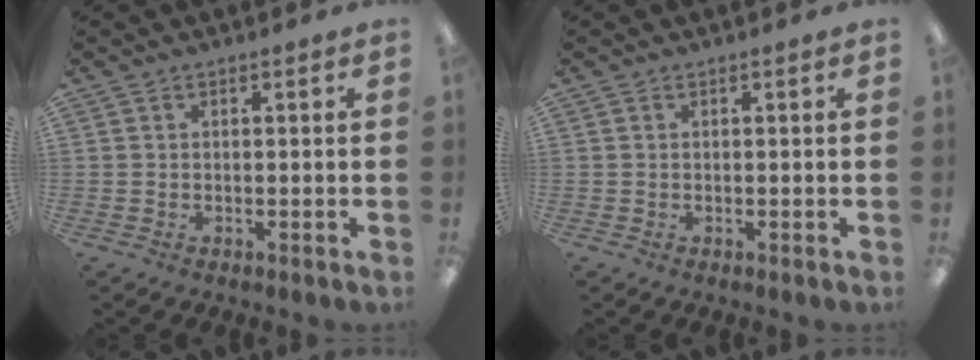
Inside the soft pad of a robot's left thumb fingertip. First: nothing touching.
{"total": 0.0}